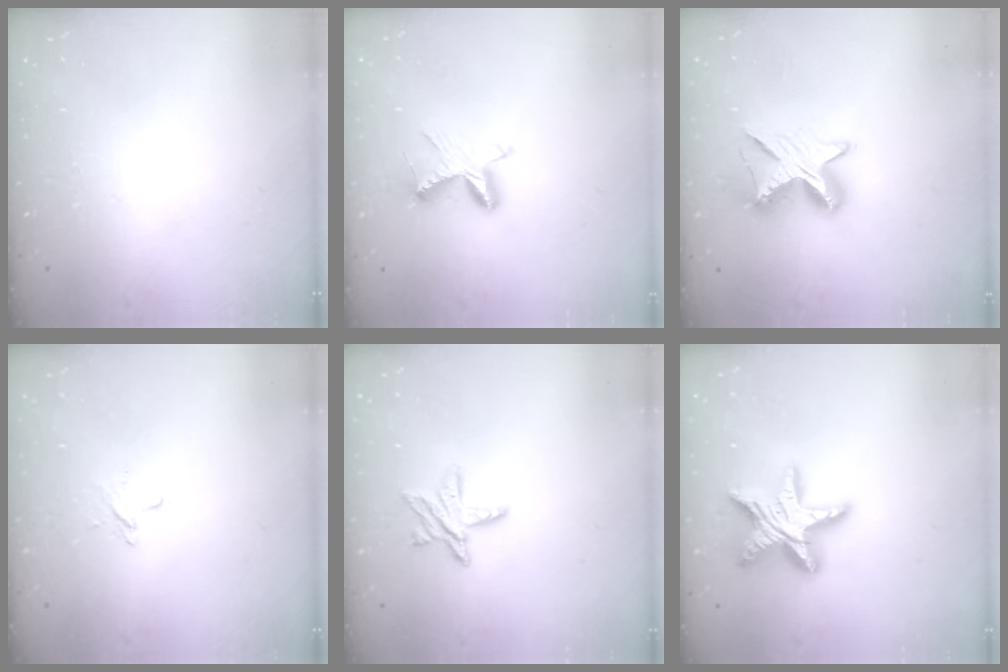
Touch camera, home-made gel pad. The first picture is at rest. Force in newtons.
{"total": 7.3, "press": 7.3, "slide": 0.7}
{"total": 10.2, "press": 10.1, "slide": 0.6}
{"total": 3.9, "press": 3.8, "slide": 0.3}
{"total": 9.3, "press": 9.2, "slide": 0.8}
{"total": 17.3, "press": 17.3, "slide": 1.5}